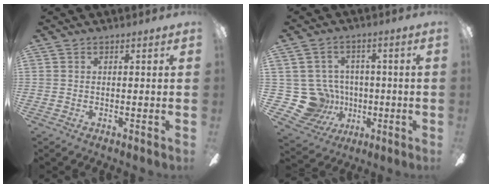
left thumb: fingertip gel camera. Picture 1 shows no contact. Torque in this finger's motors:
{"motor_torque": [-0.32, 0.45, -0.08, -0.15, 0.00]}